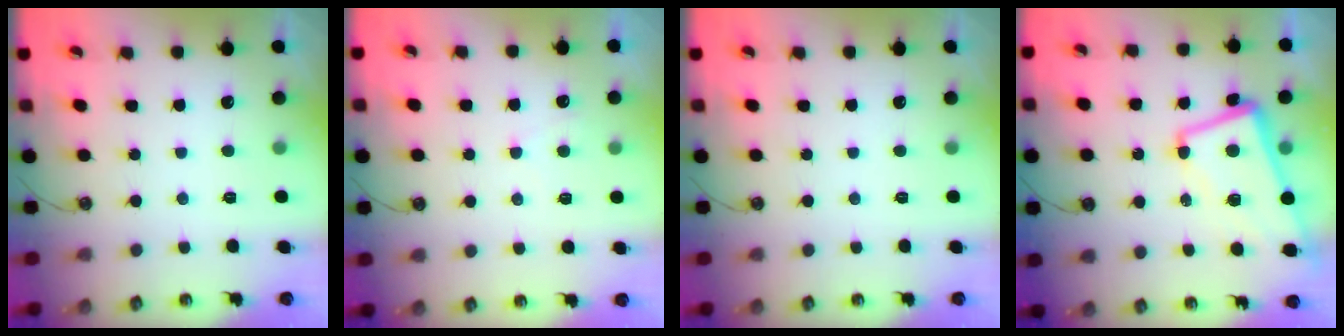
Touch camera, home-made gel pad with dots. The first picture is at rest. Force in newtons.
{"total": 6.0, "press": 6.0, "slide": 0.4}
{"total": 0.0}
{"total": 4.1, "press": 3.6, "slide": 1.9}